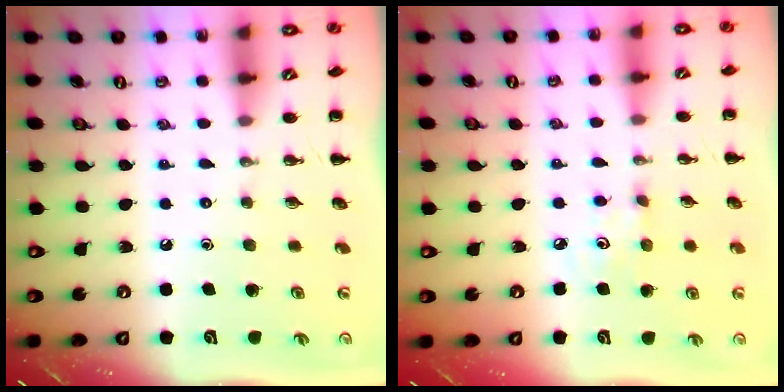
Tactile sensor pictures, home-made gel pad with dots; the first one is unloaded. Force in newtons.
{"total": 3.8, "press": 3.6, "slide": 1.1}